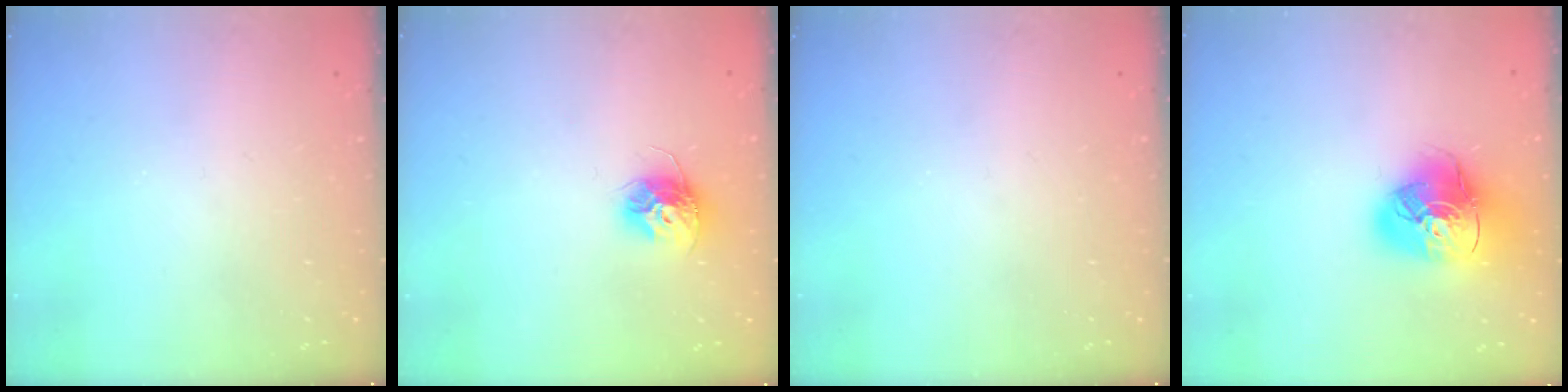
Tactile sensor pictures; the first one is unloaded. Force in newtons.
{"total": 10.3, "press": 10.3, "slide": 0.7}
{"total": 0.0}
{"total": 15.6, "press": 15.5, "slide": 1.6}